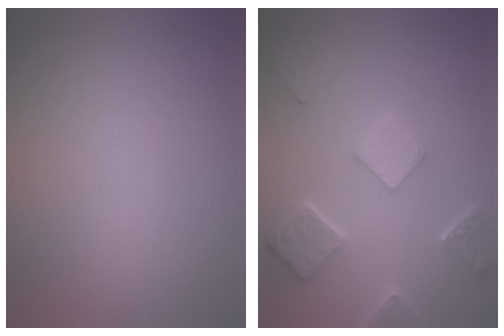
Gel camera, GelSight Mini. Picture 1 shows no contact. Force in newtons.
{"total": 4.9, "press": 3.8, "slide": 3.0}